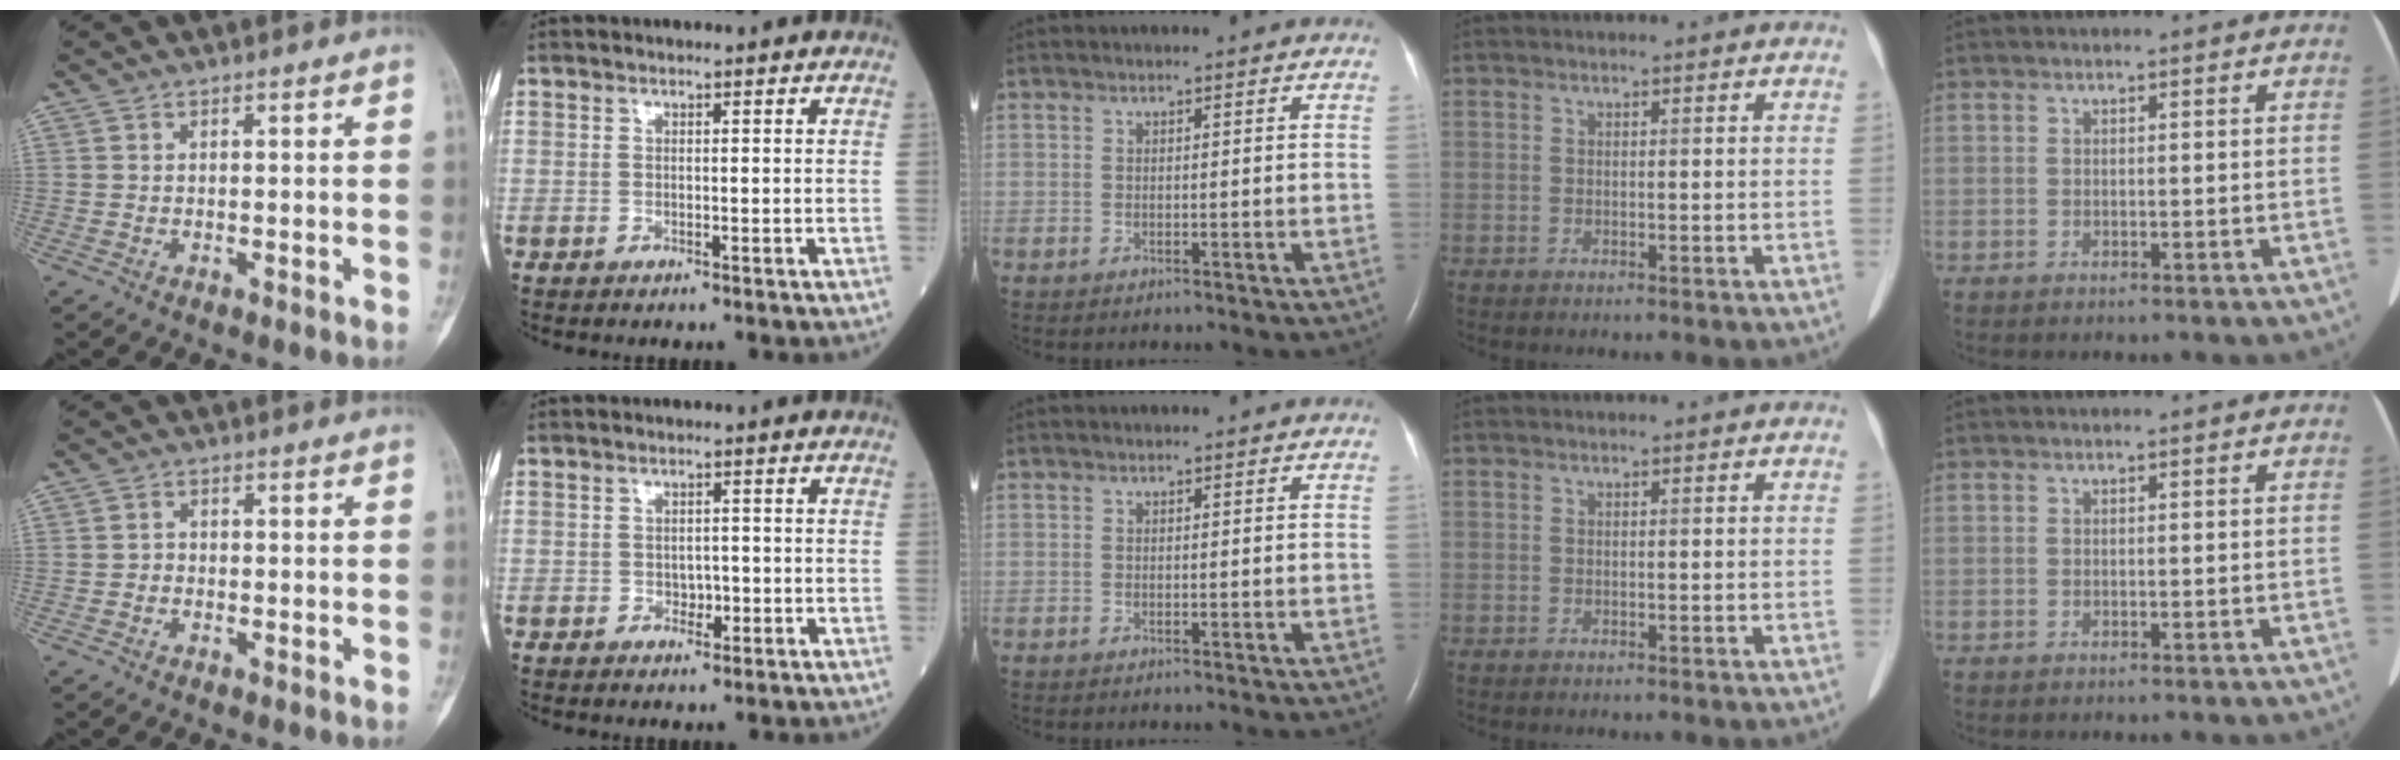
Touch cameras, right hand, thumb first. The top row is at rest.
{"thumb": {"total": 1.3, "force": [-0.4, 1.1, 0.5], "torque": [0.000, 0.006, -0.009]}, "index": {"total": 1.8, "force": [-0.6, 1.2, 1.2], "torque": [-0.014, 0.003, -0.006]}}